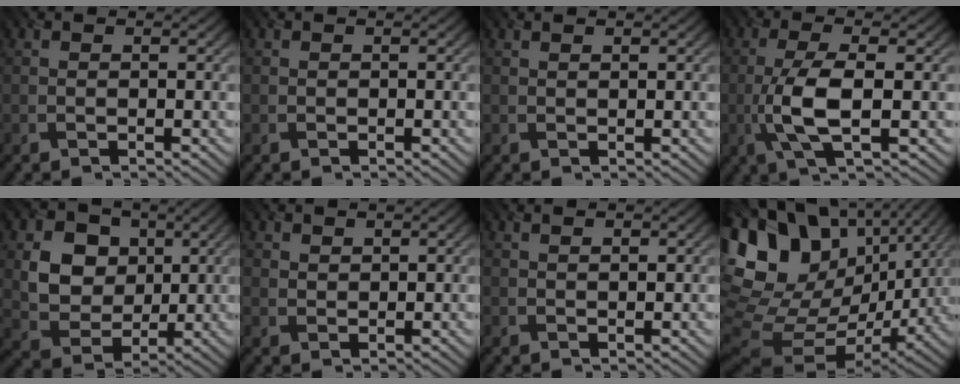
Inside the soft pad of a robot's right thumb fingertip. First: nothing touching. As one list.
[{"total": 0.0}, {"total": 0.8, "force": [0.5, 0.1, 0.5], "torque": [-0.011, 0.002, 0.010]}, {"total": 6.6, "force": [-1.0, 1.9, 6.3], "torque": [-0.134, 0.003, -0.025]}, {"total": 9.4, "force": [2.9, 7.5, 4.7], "torque": [-0.134, -0.005, 0.058]}, {"total": 1.3, "force": [1.1, 0.7, 0.3], "torque": [-0.009, -0.001, 0.026]}, {"total": 1.1, "force": [0.7, 0.2, 0.7], "torque": [-0.013, -0.001, 0.016]}, {"total": 19.5, "force": [6.2, 12.9, 13.3], "torque": [-0.288, 0.028, 0.148]}]